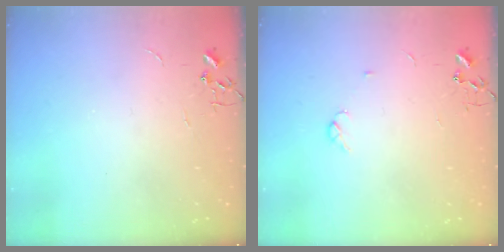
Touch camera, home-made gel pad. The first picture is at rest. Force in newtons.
{"total": 3.7, "press": 3.6, "slide": 0.5}